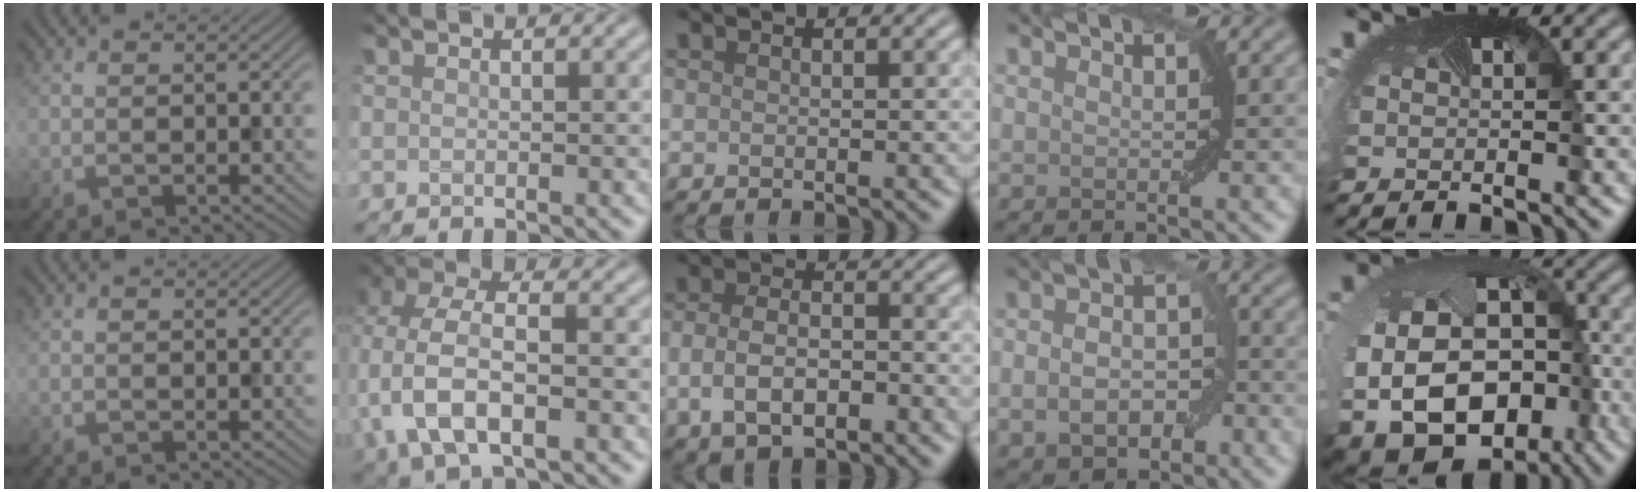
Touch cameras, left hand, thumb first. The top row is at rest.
{"index": {"total": 9.7, "force": [-1.5, 5.8, 7.6], "torque": [-0.171, 0.003, -0.036]}, "middle": {"total": 4.9, "force": [-1.7, 2.8, 3.7], "torque": [-0.070, -0.002, -0.035]}, "ring": {"total": 5.3, "force": [-1.6, 3.3, 3.9], "torque": [-0.065, 0.003, -0.032]}, "little": {"total": 19.5, "force": [-5.7, 15.0, 11.2], "torque": [-0.229, -0.037, -0.095]}}